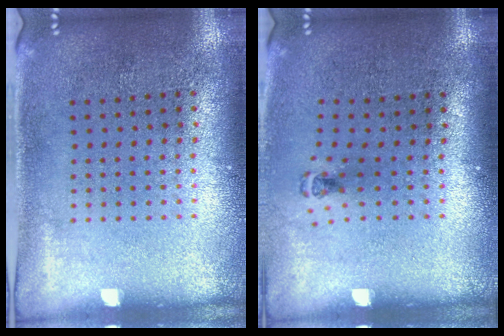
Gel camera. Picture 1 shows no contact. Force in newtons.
{"total": 0.5, "press": 0.4, "slide": 0.3}